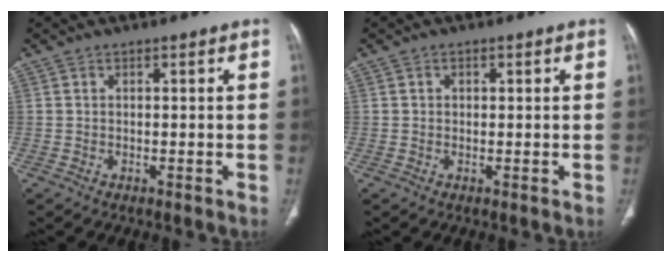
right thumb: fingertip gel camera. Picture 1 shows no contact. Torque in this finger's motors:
{"motor_torque": [-0.23, -0.12, -0.26, 0.15, 0.06]}